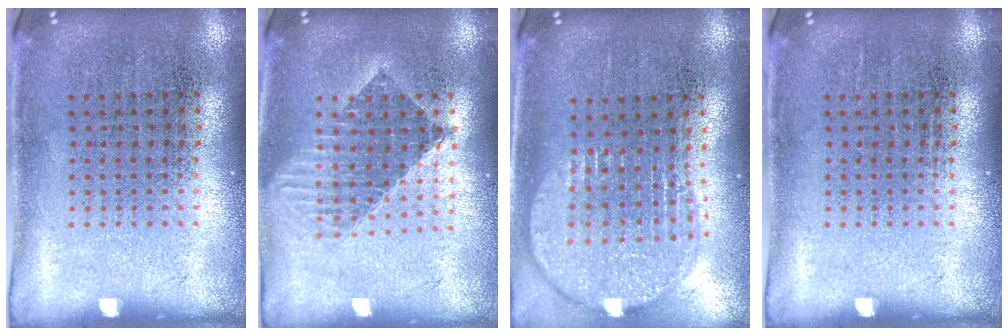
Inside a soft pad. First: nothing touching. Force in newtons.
{"total": 1.6, "press": 1.3, "slide": 0.9}
{"total": 2.0, "press": 1.7, "slide": 1.1}
{"total": 0.0}